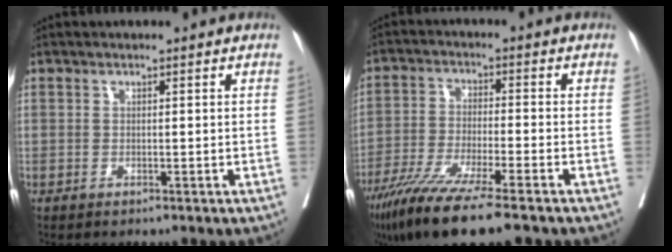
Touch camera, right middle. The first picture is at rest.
{"total": 13.5, "force": [-9.9, 0.4, 9.2], "torque": [-0.170, -0.041, -0.167]}